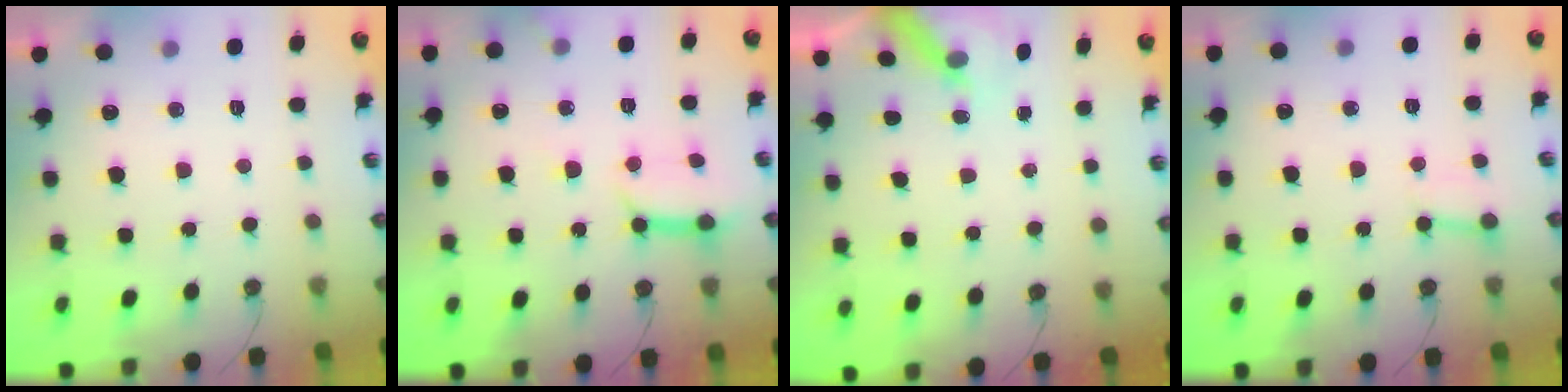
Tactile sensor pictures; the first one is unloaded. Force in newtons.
{"total": 9.8, "press": 9.8, "slide": 1.0}
{"total": 5.4, "press": 5.4, "slide": 0.4}
{"total": 3.2, "press": 3.2, "slide": 0.3}